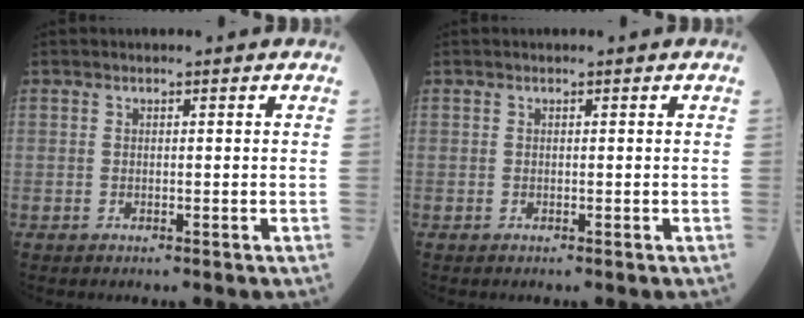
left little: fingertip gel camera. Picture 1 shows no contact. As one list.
[{"total": 0.0}]